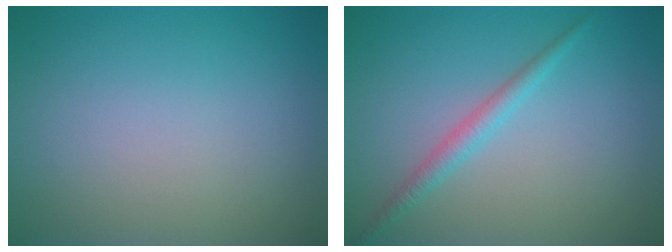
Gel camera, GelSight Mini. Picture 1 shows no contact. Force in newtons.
{"total": 1.8, "press": 1.8, "slide": 0.0}